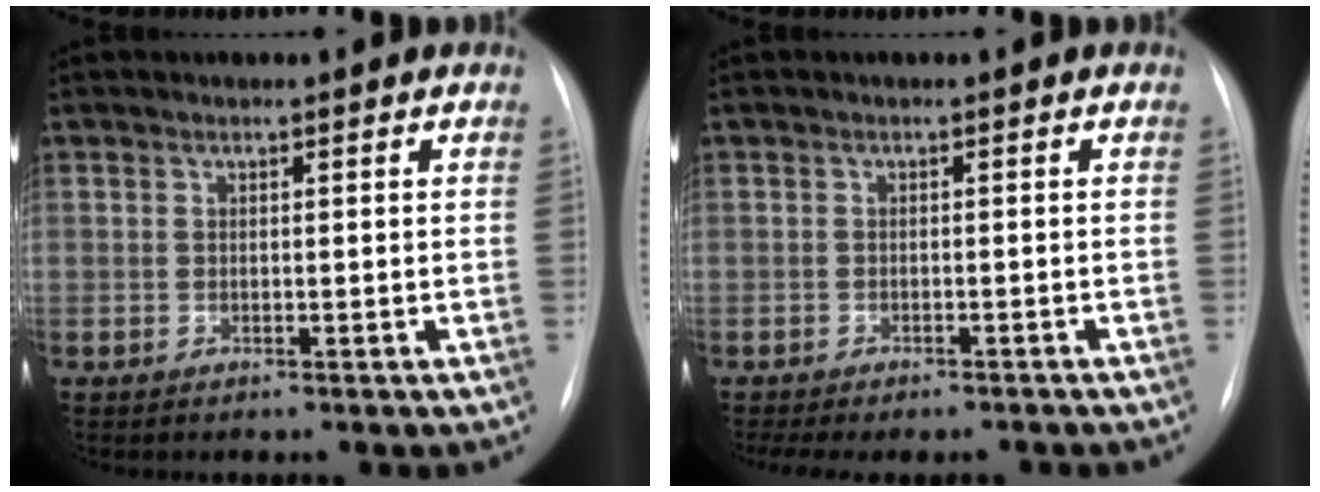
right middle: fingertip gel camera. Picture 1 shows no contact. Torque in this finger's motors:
{"motor_torque": [0.46, -0.45, 0.06, 0.06]}